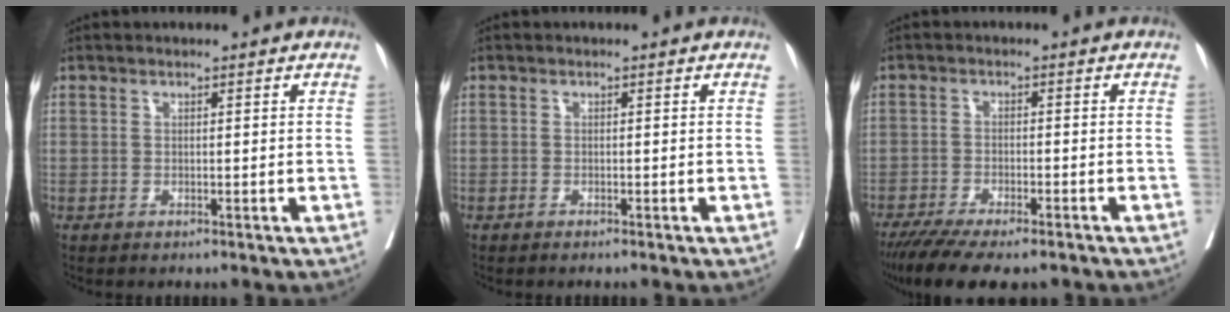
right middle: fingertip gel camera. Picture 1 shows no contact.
{"total": 1.0, "force": [-0.9, -0.1, 0.5], "torque": [-0.008, 0.000, -0.011]}
{"total": 11.7, "force": [-9.3, 2.8, 6.6], "torque": [-0.109, -0.018, -0.145]}